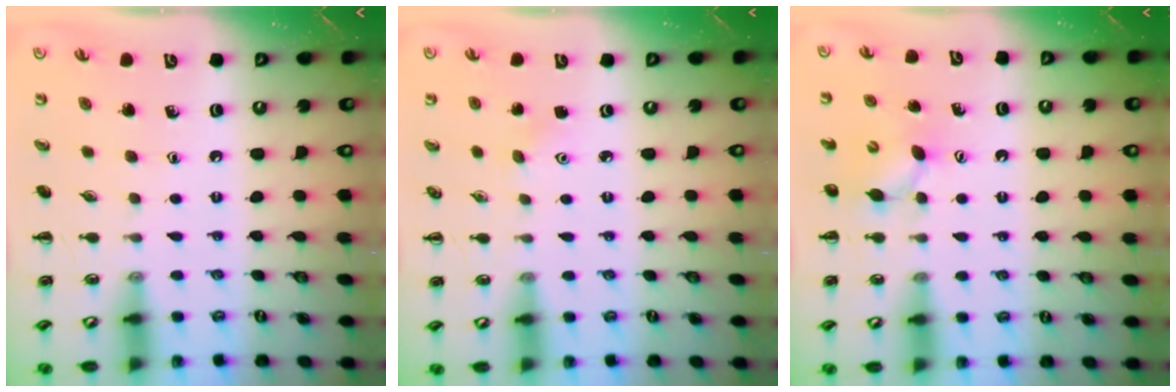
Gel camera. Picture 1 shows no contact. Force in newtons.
{"total": 3.2, "press": 3.1, "slide": 0.8}
{"total": 5.5, "press": 5.4, "slide": 1.1}